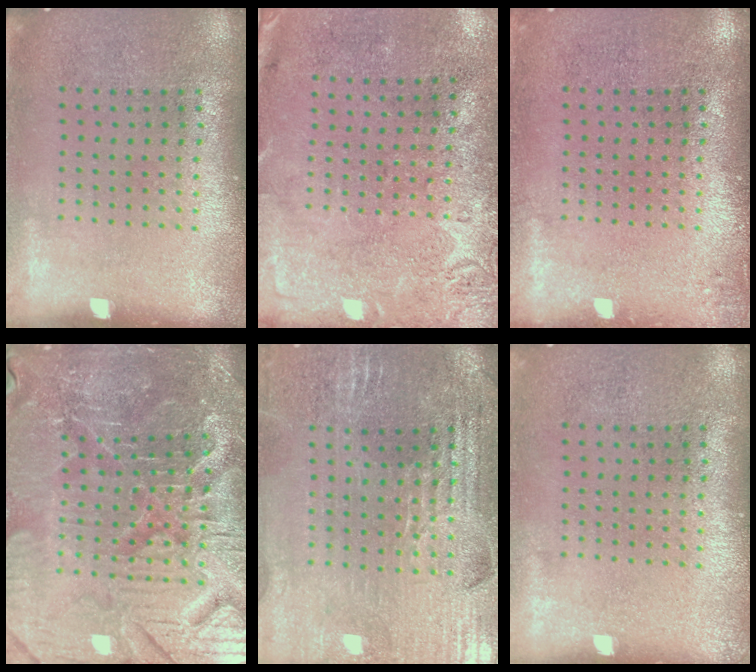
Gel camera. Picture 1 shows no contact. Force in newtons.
{"total": 2.8, "press": 2.2, "slide": 1.8}
{"total": 0.8, "press": 0.8, "slide": 0.2}
{"total": 5.3, "press": 5.1, "slide": 1.4}
{"total": 2.9, "press": 2.9, "slide": 0.5}
{"total": 0.0}